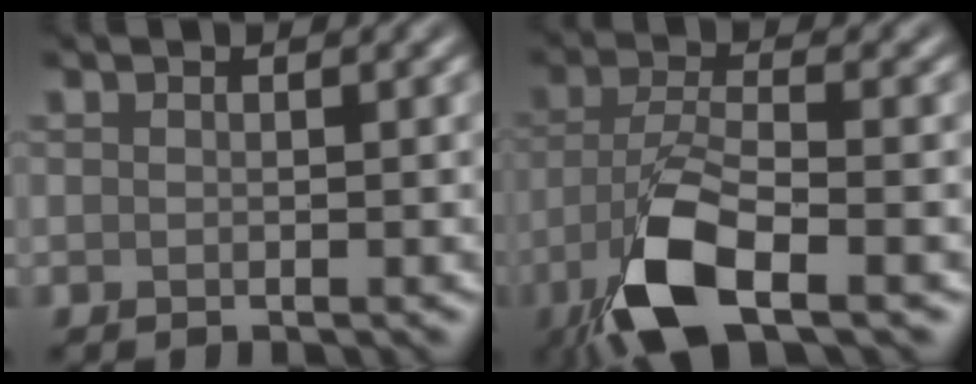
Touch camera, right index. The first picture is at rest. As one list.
[{"total": 7.9, "force": [-4.1, 2.6, 6.3], "torque": [-0.132, -0.008, -0.089]}]